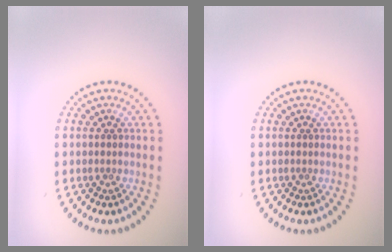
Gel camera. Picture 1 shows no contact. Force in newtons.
{"total": 0.0}